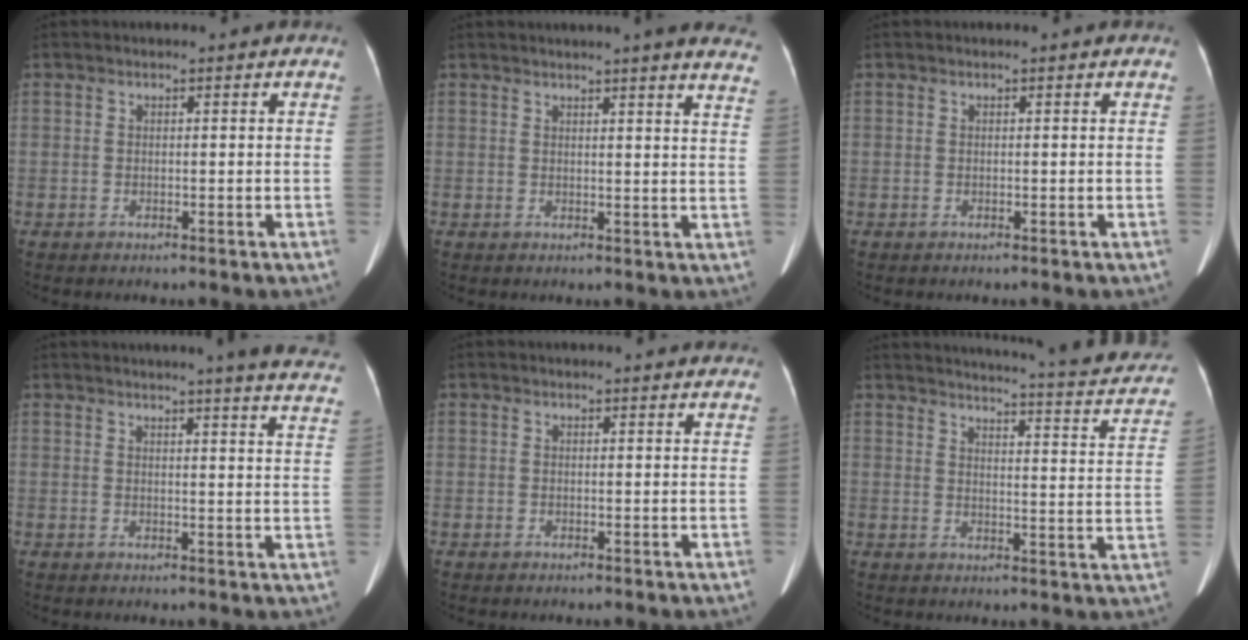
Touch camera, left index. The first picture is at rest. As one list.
[{"total": 13.2, "force": [12.0, 0.0, 5.5], "torque": [-0.057, -0.042, 0.116]}, {"total": 0.0}, {"total": 15.6, "force": [14.3, -0.2, 6.3], "torque": [-0.071, -0.063, 0.144]}, {"total": 3.2, "force": [3.1, 0.4, 0.7], "torque": [-0.013, 0.006, 0.026]}, {"total": 20.9, "force": [18.8, 2.7, 8.8], "torque": [-0.106, -0.045, 0.201]}]